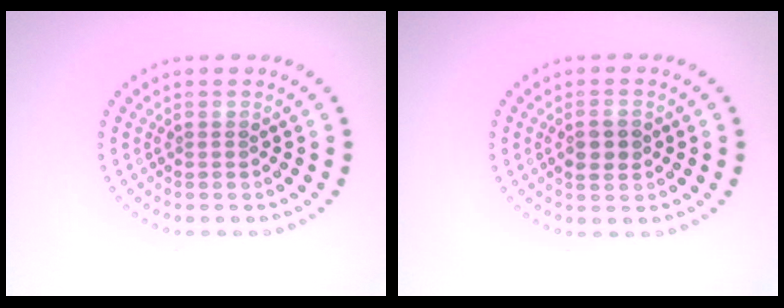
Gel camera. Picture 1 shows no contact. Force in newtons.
{"total": 2.2, "press": 2.2, "slide": 0.1}